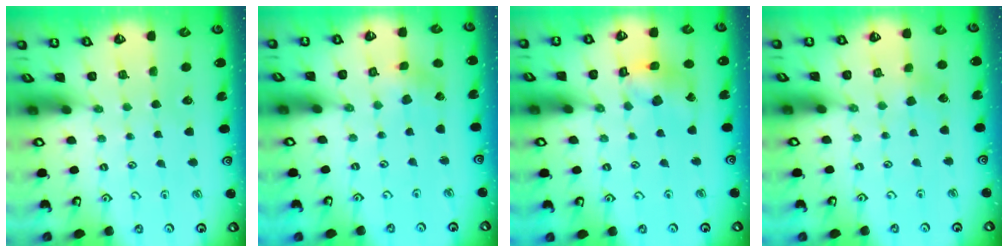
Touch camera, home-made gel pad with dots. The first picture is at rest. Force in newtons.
{"total": 1.4, "press": 1.4, "slide": 0.2}
{"total": 10.8, "press": 10.7, "slide": 1.3}
{"total": 3.6, "press": 3.5, "slide": 0.4}